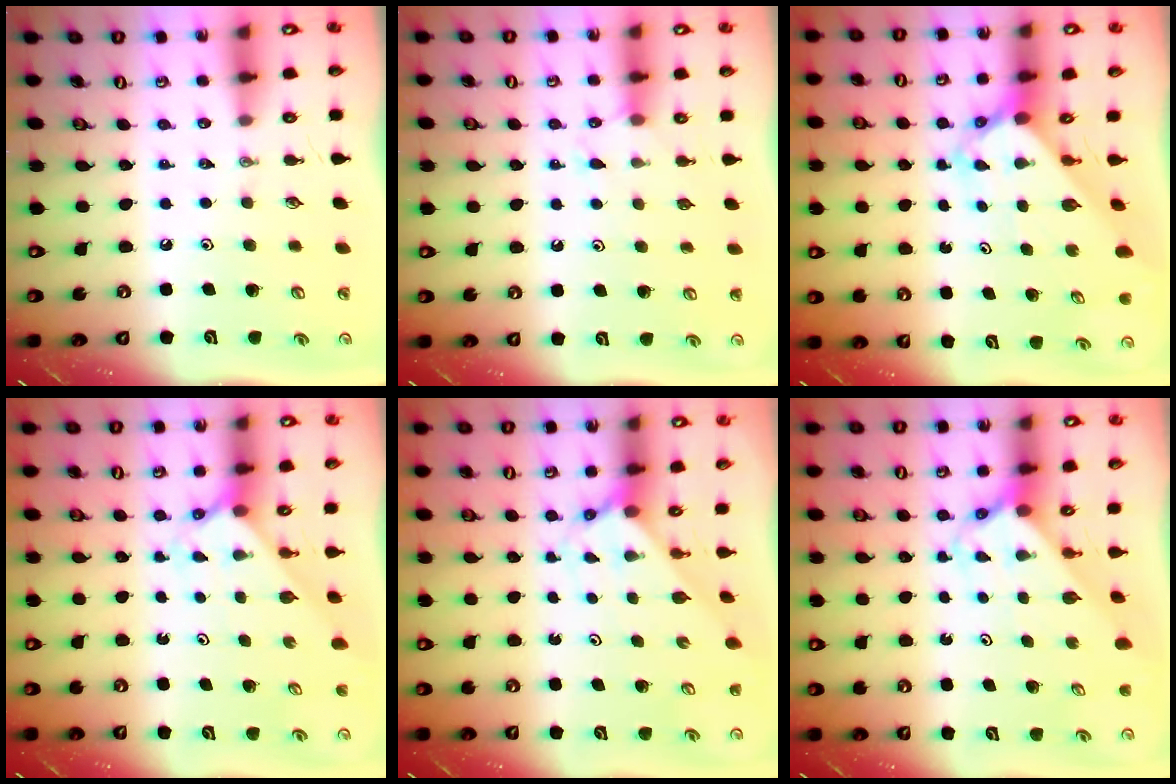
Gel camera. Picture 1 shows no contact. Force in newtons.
{"total": 5.5, "press": 5.5, "slide": 0.7}
{"total": 2.7, "press": 2.7, "slide": 0.2}
{"total": 2.3, "press": 2.3, "slide": 0.2}
{"total": 2.7, "press": 2.7, "slide": 0.2}
{"total": 2.2, "press": 2.2, "slide": 0.1}